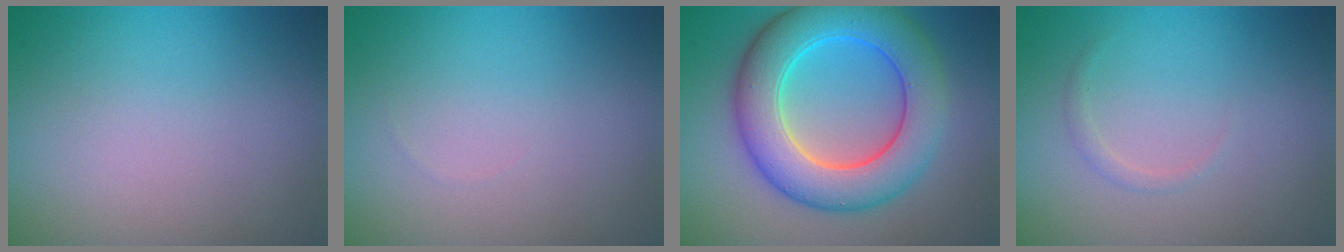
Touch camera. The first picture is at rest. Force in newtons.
{"total": 0.0}
{"total": 8.9, "press": 8.9, "slide": 0.3}
{"total": 0.7, "press": 0.7, "slide": 0.1}